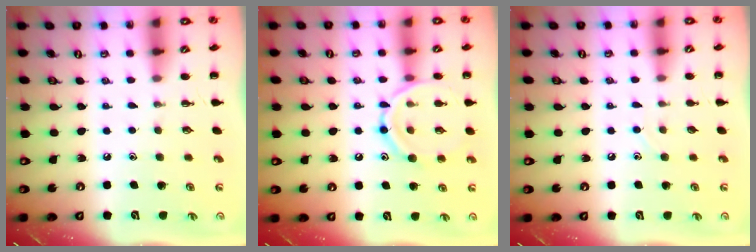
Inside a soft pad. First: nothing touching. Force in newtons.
{"total": 13.0, "press": 12.9, "slide": 1.0}
{"total": 2.0, "press": 2.0, "slide": 0.6}